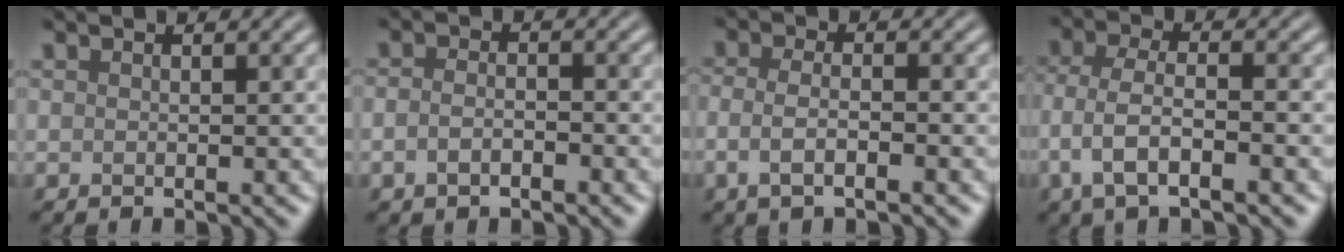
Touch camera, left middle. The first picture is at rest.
{"total": 2.0, "force": [-0.9, 1.1, 1.4], "torque": [-0.029, 0.001, -0.022]}
{"total": 2.8, "force": [-1.0, 1.1, 2.4], "torque": [-0.048, -0.001, -0.022]}
{"total": 4.7, "force": [-2.0, 1.8, 3.8], "torque": [-0.081, 0.000, -0.043]}